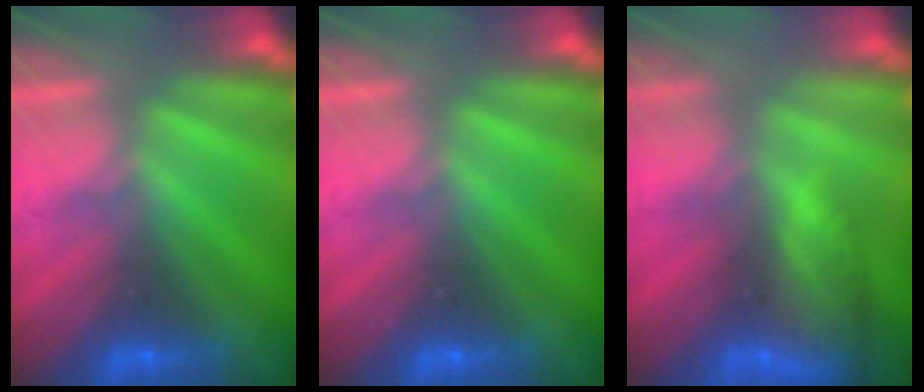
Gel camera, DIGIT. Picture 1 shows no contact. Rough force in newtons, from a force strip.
{"total": 0.0}
{"total": 7.0}